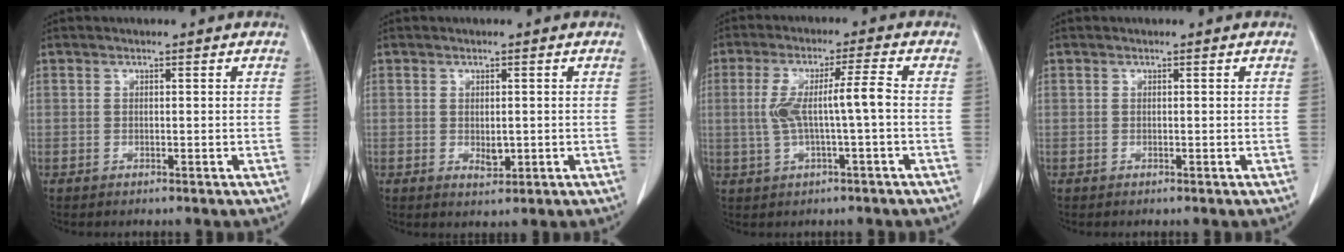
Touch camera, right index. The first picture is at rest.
{"total": 2.1, "force": [-0.2, 1.1, 1.7], "torque": [-0.029, -0.003, 0.005]}
{"total": 7.2, "force": [-0.3, 0.2, 7.2], "torque": [-0.145, 0.019, 0.000]}
{"total": 0.0}